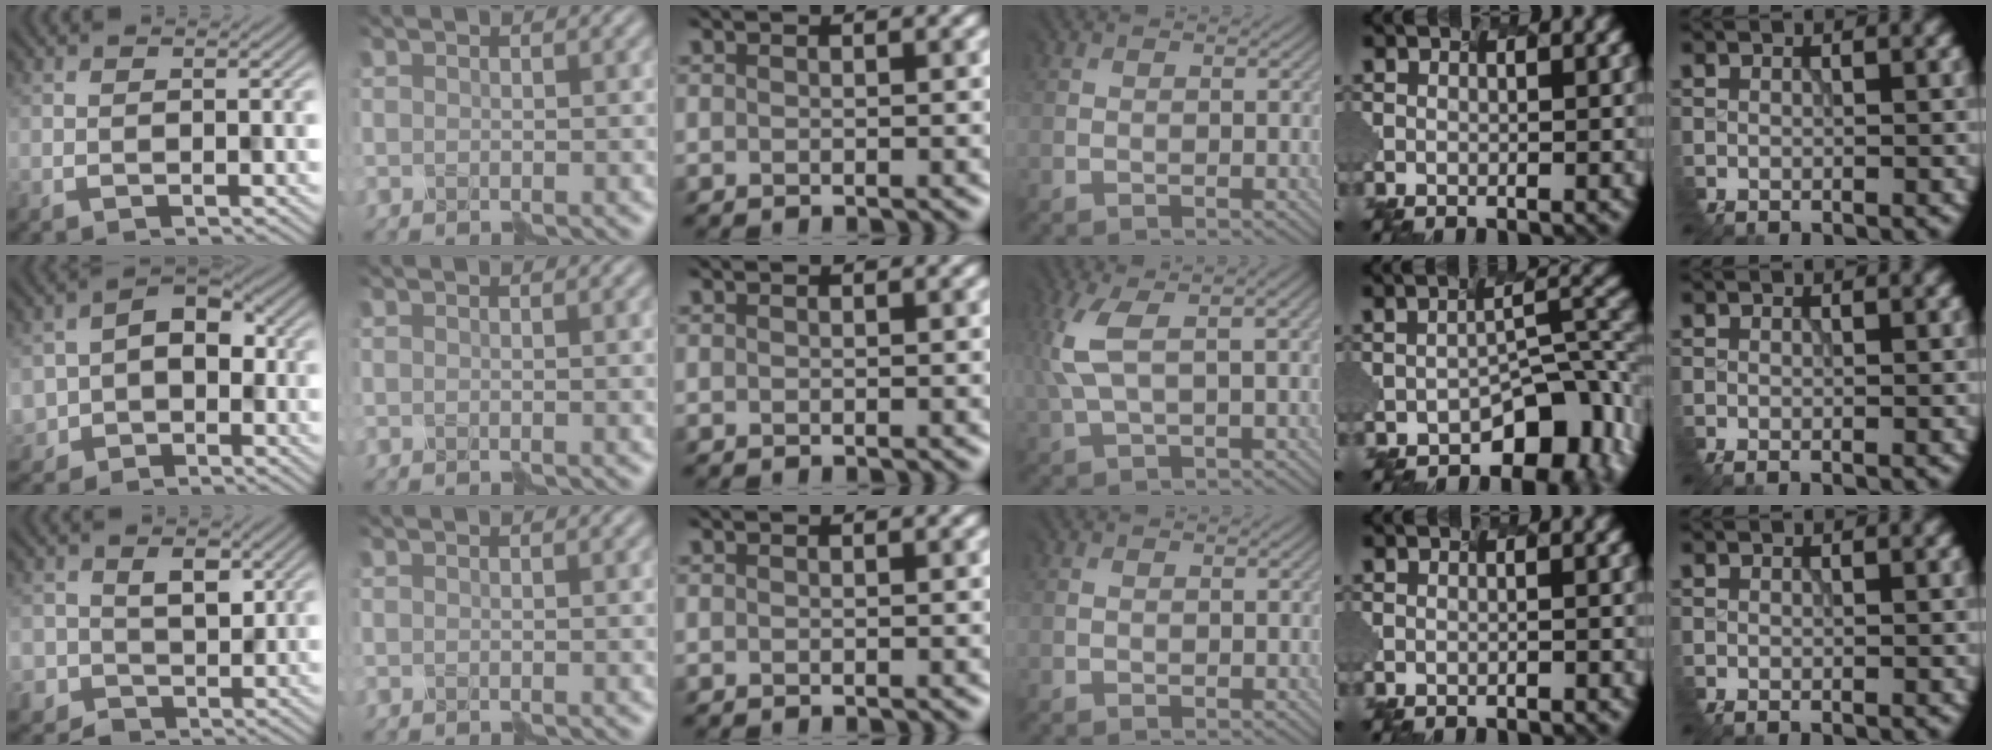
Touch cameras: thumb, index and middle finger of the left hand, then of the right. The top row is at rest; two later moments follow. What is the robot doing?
{"motion": "disassemble", "object": "velcro strap"}